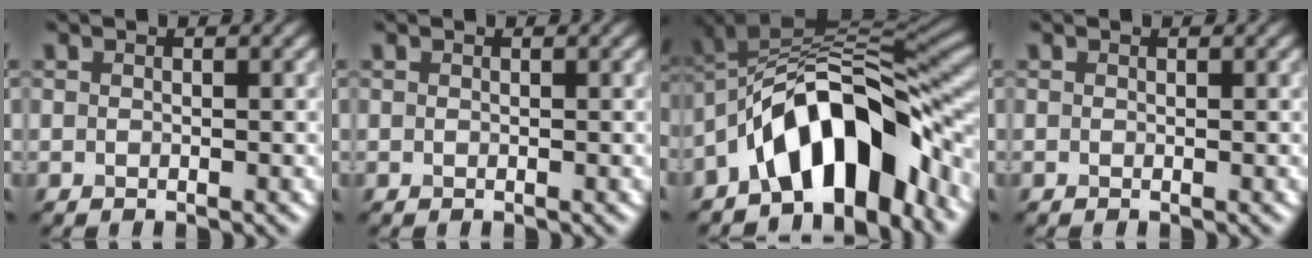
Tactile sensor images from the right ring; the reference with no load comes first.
{"total": 0.0}
{"total": 11.9, "force": [-5.4, 5.5, 9.0], "torque": [-0.117, 0.025, -0.102]}
{"total": 0.0}